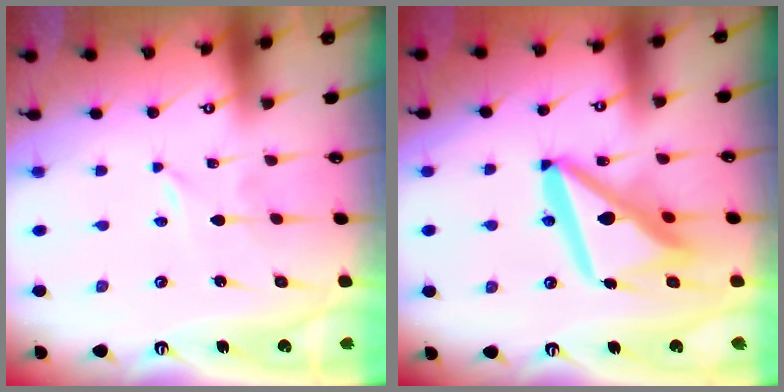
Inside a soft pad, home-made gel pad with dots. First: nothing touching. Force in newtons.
{"total": 15.8, "press": 15.7, "slide": 1.7}